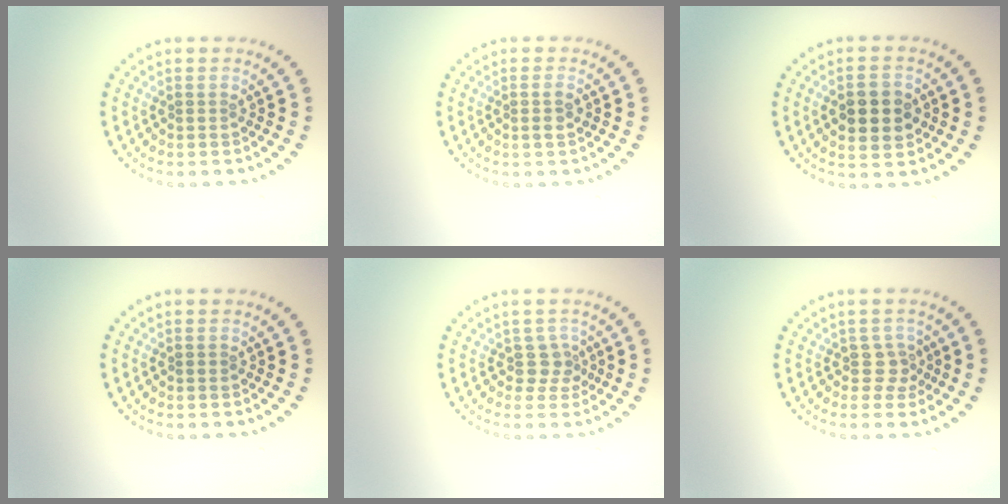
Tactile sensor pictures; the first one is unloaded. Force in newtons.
{"total": 1.3, "press": 1.2, "slide": 0.5}
{"total": 4.4, "press": 4.4, "slide": 0.1}
{"total": 0.5, "press": 0.5, "slide": 0.2}
{"total": 1.7, "press": 1.3, "slide": 1.1}
{"total": 1.9, "press": 1.5, "slide": 1.1}